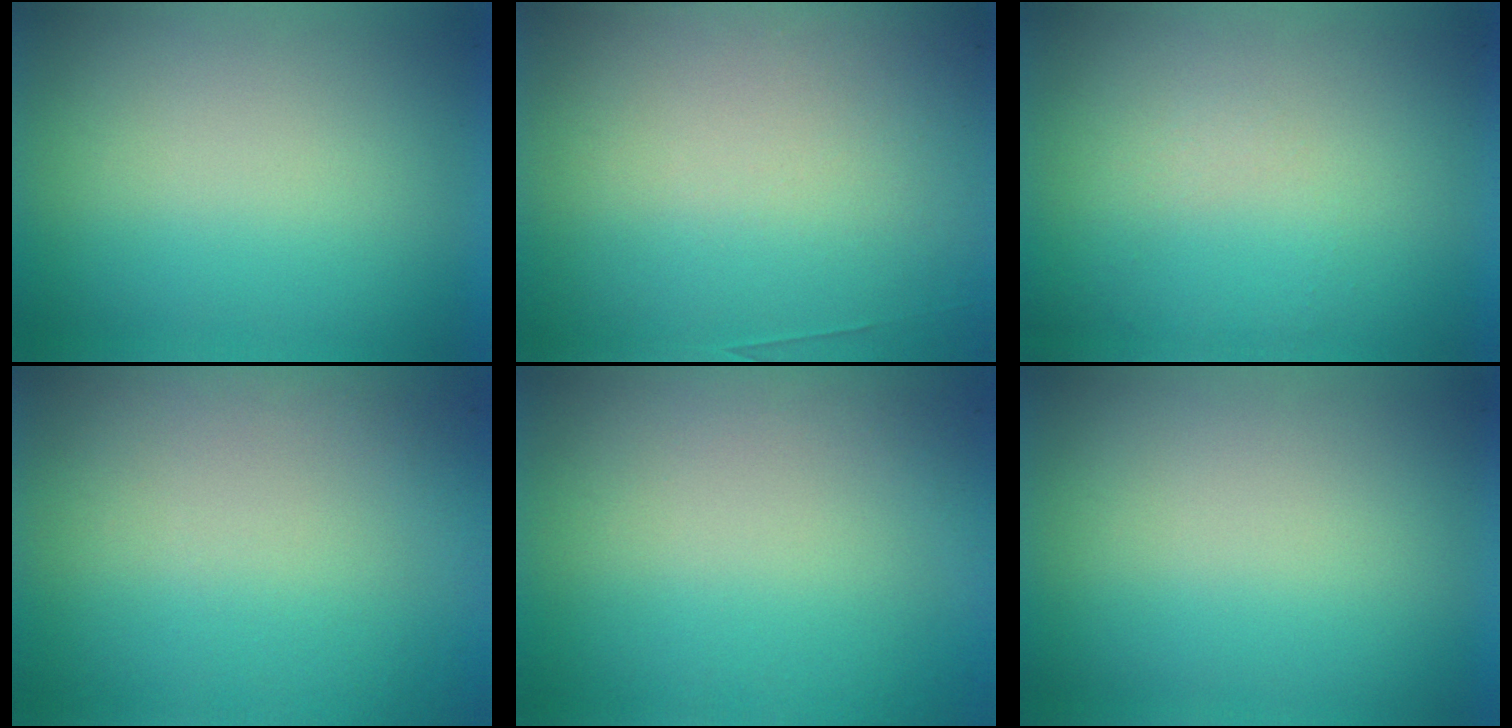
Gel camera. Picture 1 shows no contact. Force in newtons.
{"total": 4.5}
{"total": 1.1}
{"total": 8.2}
{"total": 2.8}
{"total": 0.0}